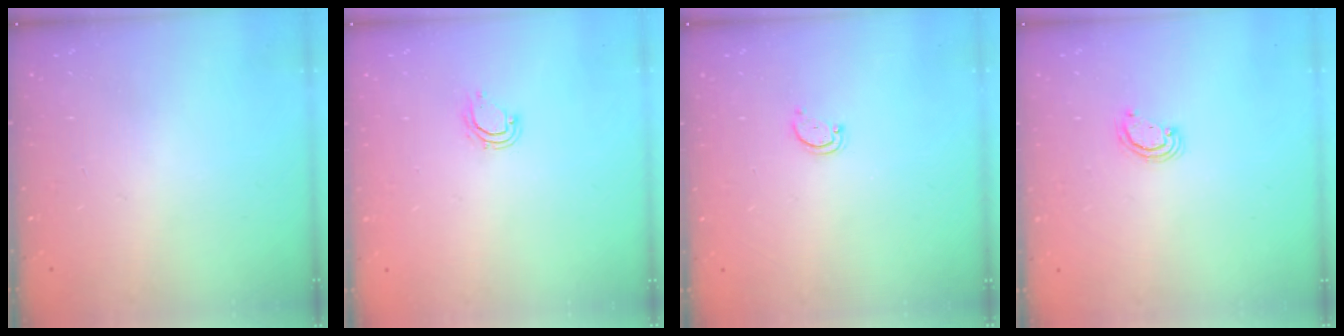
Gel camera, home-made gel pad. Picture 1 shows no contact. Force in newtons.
{"total": 4.6, "press": 4.5, "slide": 0.3}
{"total": 2.8, "press": 2.7, "slide": 0.3}
{"total": 2.3, "press": 2.3, "slide": 0.3}